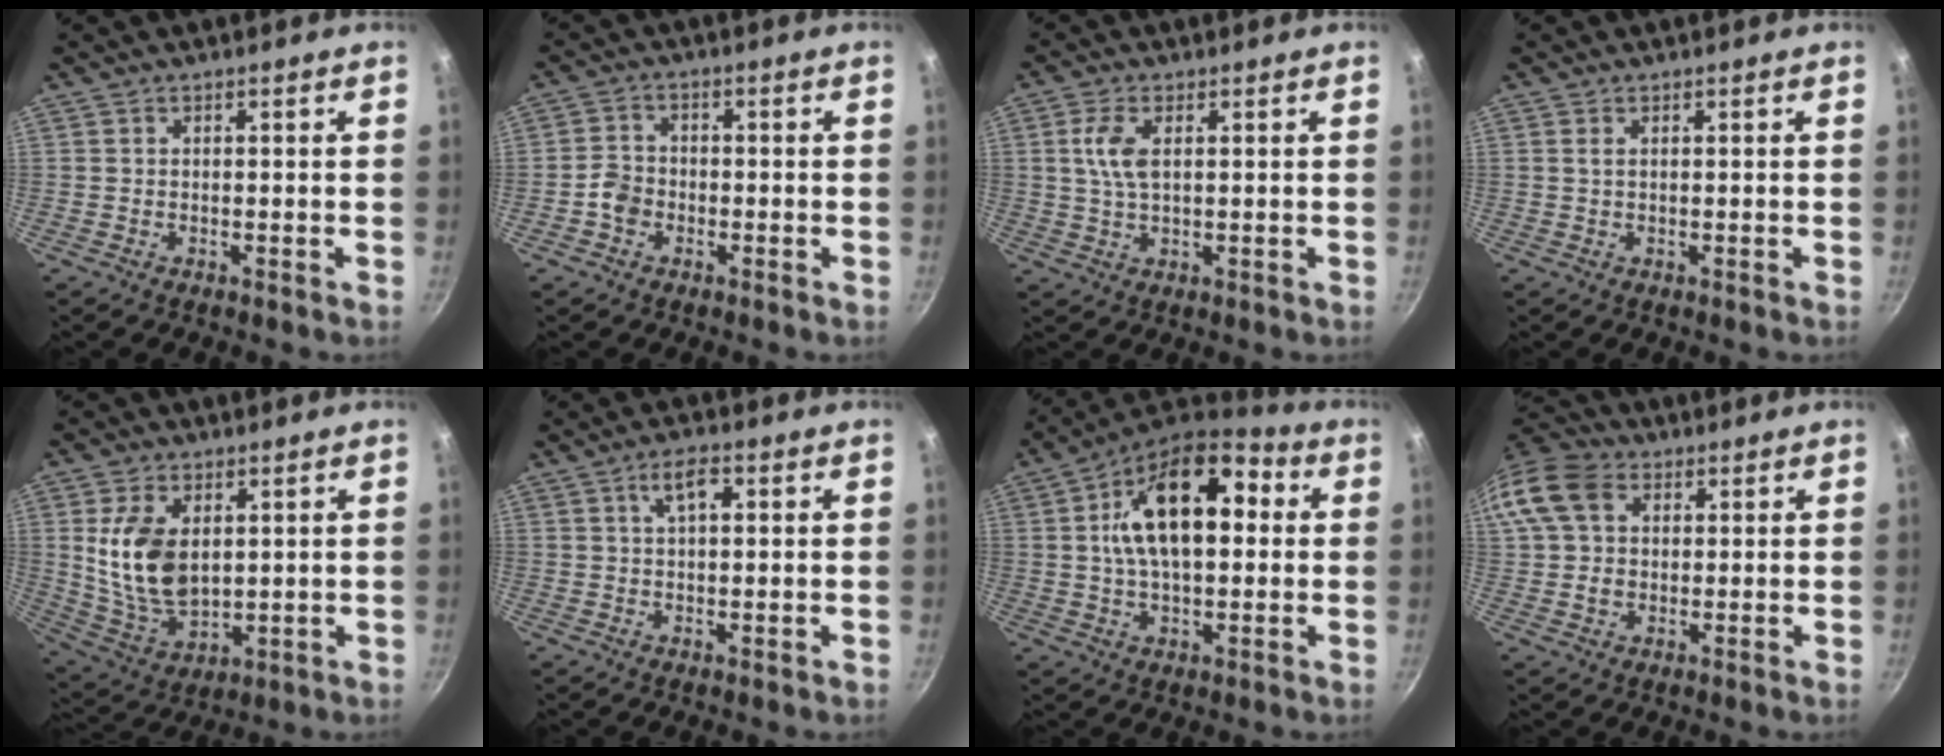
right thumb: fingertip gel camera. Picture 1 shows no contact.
{"total": 3.7, "force": [-1.6, 3.0, 1.6], "torque": [-0.018, 0.020, -0.035]}
{"total": 5.4, "force": [1.3, 2.6, 4.6], "torque": [-0.095, 0.001, 0.026]}
{"total": 0.7, "force": [0.3, 0.3, 0.6], "torque": [-0.013, 0.001, 0.007]}
{"total": 13.2, "force": [2.5, 8.2, 9.9], "torque": [-0.178, -0.026, 0.064]}
{"total": 4.8, "force": [1.6, 2.0, 4.1], "torque": [-0.066, 0.005, 0.025]}
{"total": 19.4, "force": [3.3, 10.9, 15.7], "torque": [-0.244, 0.026, 0.037]}
{"total": 12.7, "force": [3.5, 9.6, 7.6], "torque": [-0.145, 0.014, 0.051]}